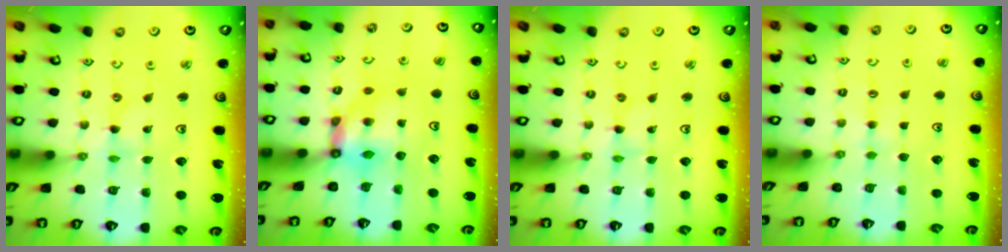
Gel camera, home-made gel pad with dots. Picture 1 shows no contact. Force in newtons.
{"total": 6.2, "press": 6.2, "slide": 0.2}
{"total": 0.0}
{"total": 3.0, "press": 3.0, "slide": 0.4}